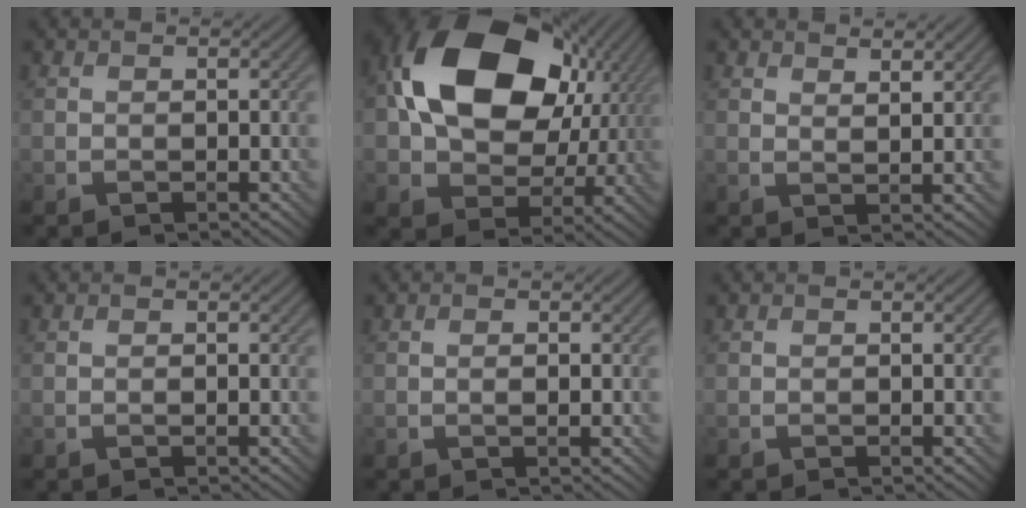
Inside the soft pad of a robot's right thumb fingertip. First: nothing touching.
{"total": 20.1, "force": [5.5, 14.5, 12.9], "torque": [-0.250, 0.017, 0.105]}
{"total": 2.3, "force": [1.8, 0.4, 1.4], "torque": [-0.021, -0.004, 0.035]}
{"total": 0.0}
{"total": 0.9, "force": [0.0, 0.2, 0.9], "torque": [-0.014, -0.001, -0.001]}
{"total": 0.0}